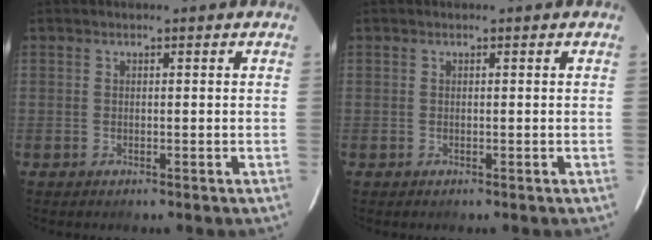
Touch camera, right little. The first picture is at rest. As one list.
[{"total": 0.0}]